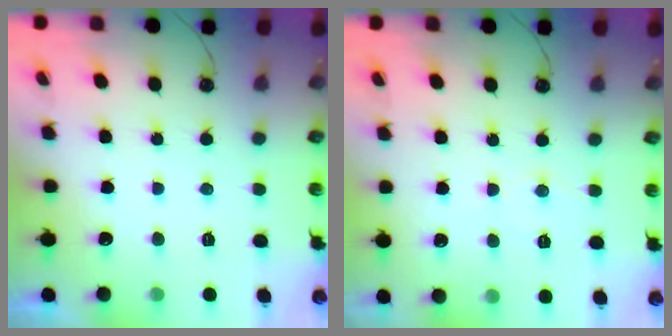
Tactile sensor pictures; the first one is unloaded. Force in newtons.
{"total": 4.9, "press": 4.9, "slide": 0.5}